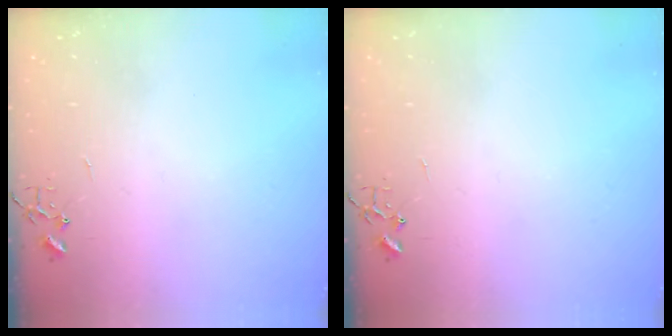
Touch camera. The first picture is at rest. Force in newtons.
{"total": 0.0}